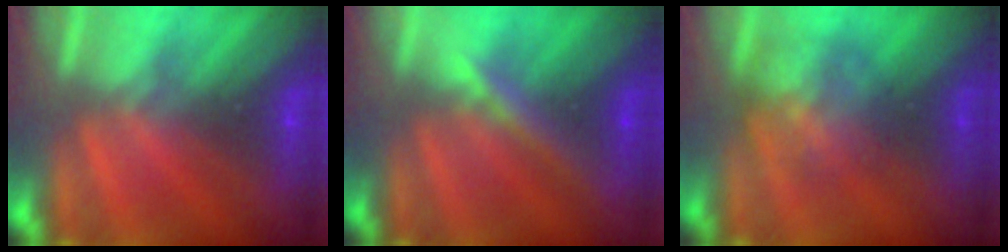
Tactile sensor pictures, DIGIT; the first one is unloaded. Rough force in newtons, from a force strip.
{"total": 2.9}
{"total": 3.0}